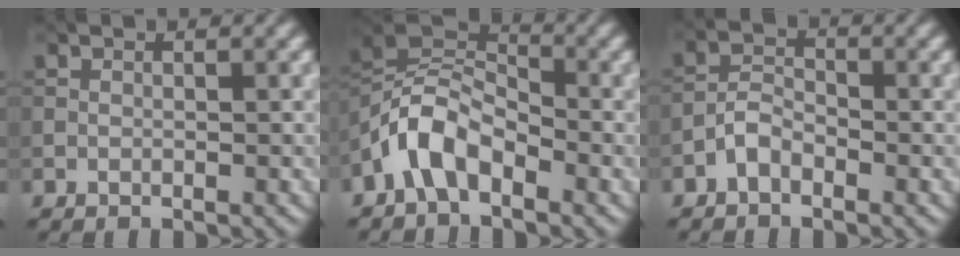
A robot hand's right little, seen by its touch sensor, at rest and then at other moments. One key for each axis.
{"total": 5.2, "fx": -3.0, "fy": 2.8, "fz": 3.3, "tx": -0.062, "ty": 0.014, "tz": -0.069}
{"total": 2.1, "fx": -1.4, "fy": 1.1, "fz": 1.1, "tx": -0.019, "ty": 0.009, "tz": -0.034}